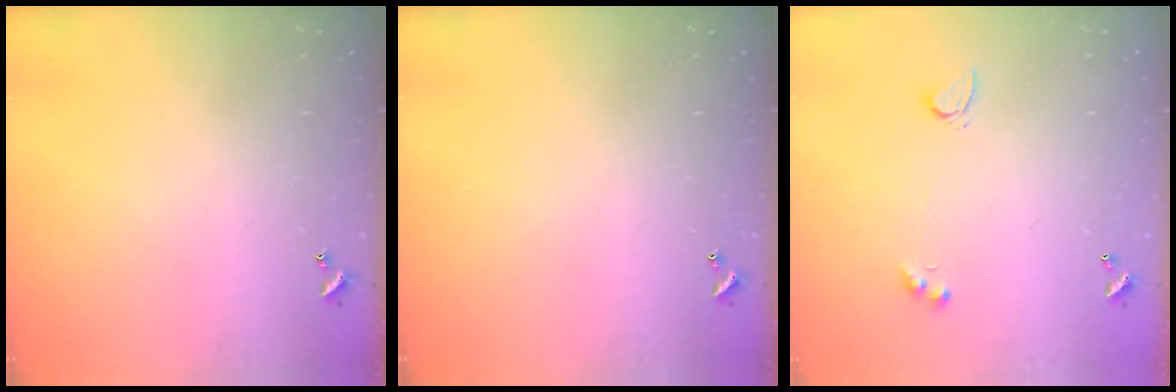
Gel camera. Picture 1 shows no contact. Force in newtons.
{"total": 0.0}
{"total": 3.0, "press": 2.5, "slide": 1.6}